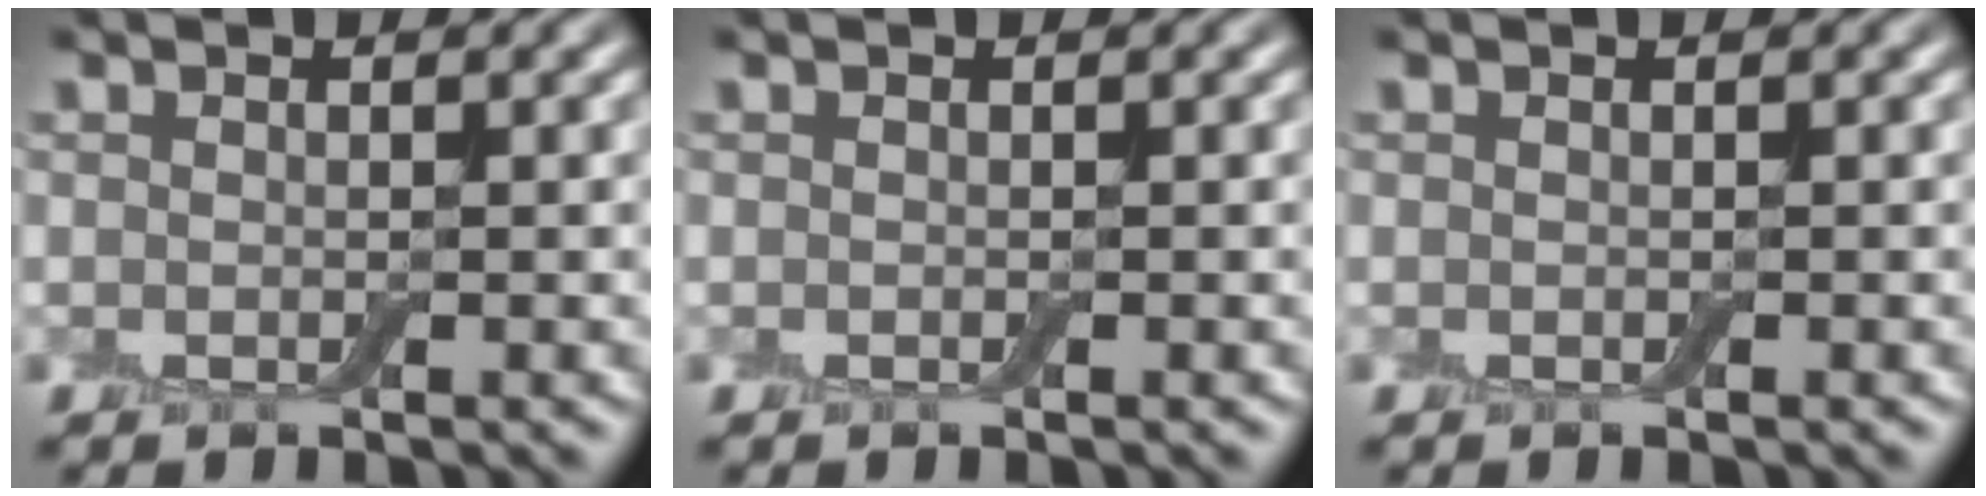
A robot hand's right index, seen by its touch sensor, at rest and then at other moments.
{"total": 0.0}
{"total": 0.0}